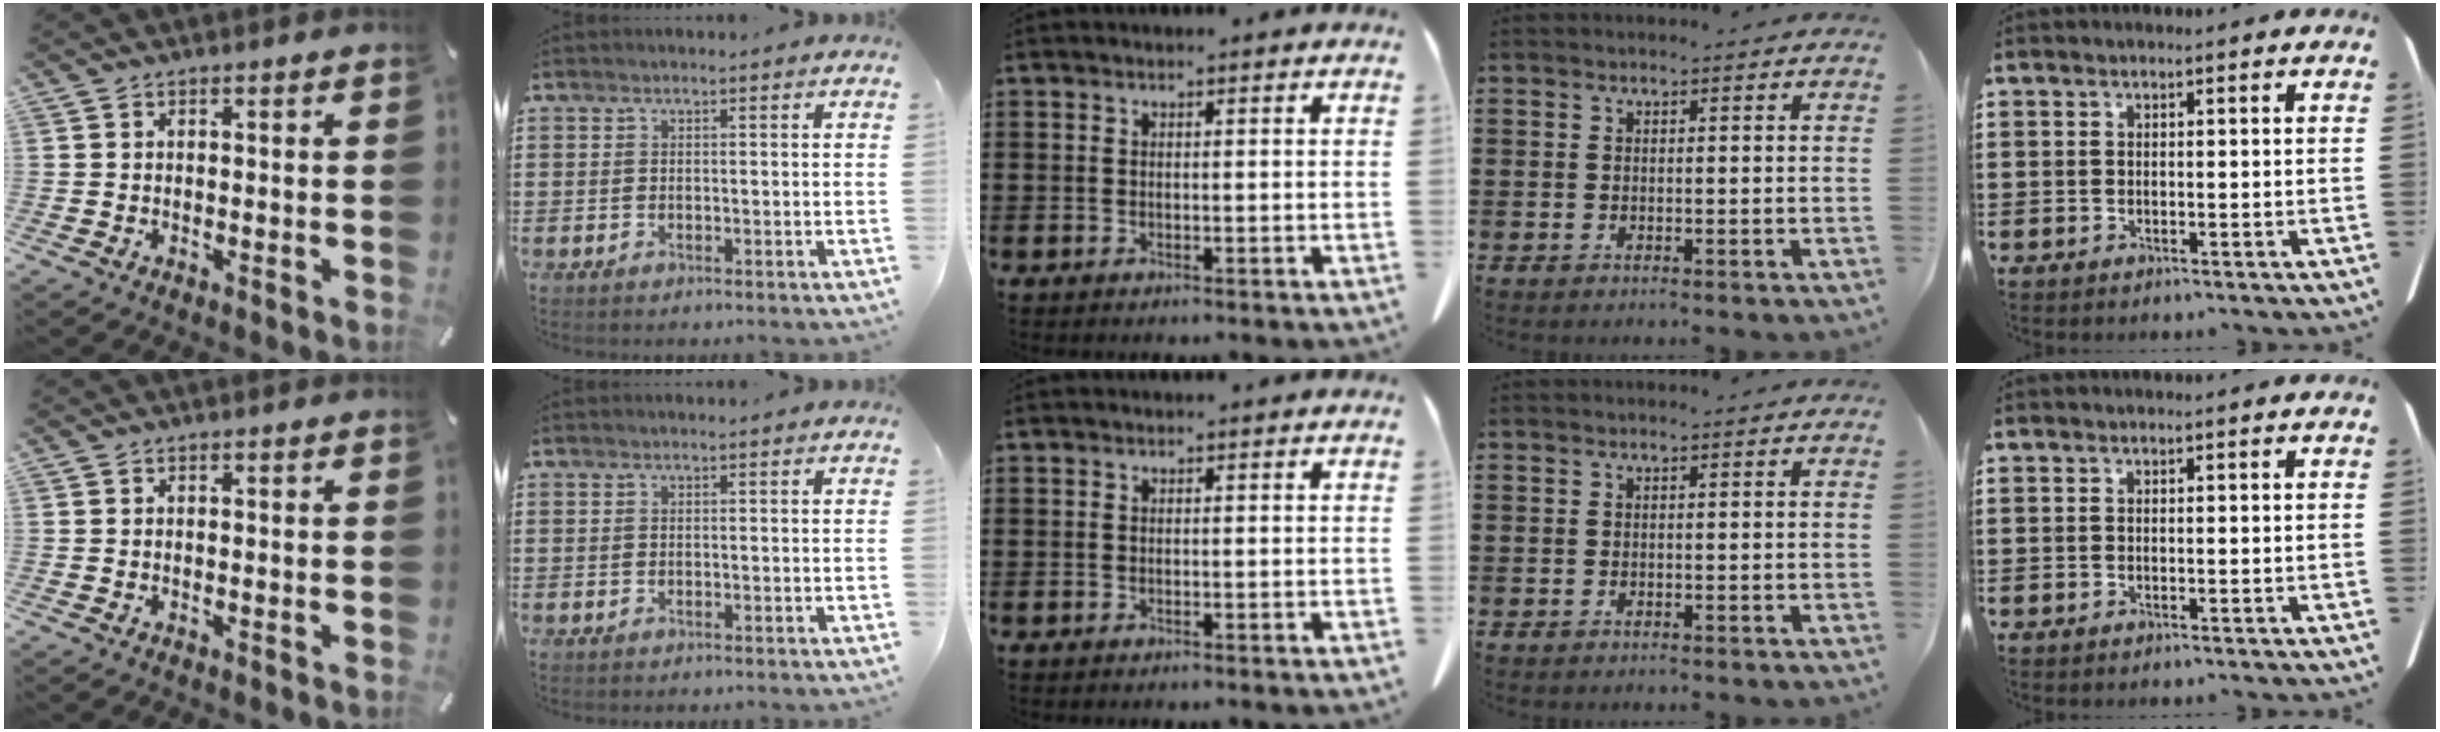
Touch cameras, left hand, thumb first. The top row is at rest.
{}